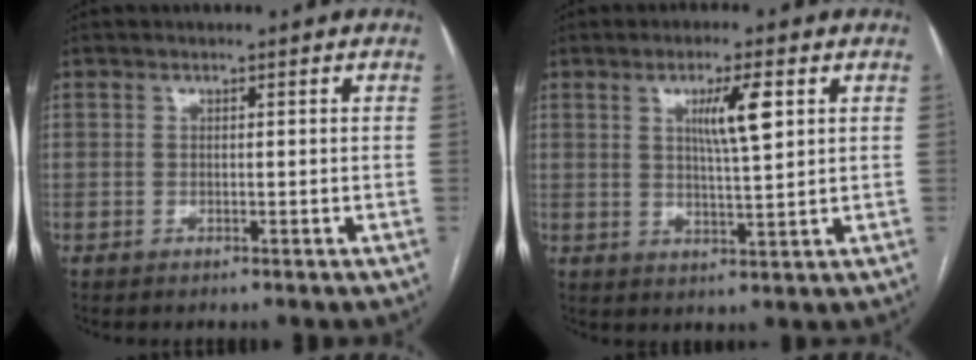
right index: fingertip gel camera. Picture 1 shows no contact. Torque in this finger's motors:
{"motor_torque": [0.56, 0.20, 0.20, 0.08]}